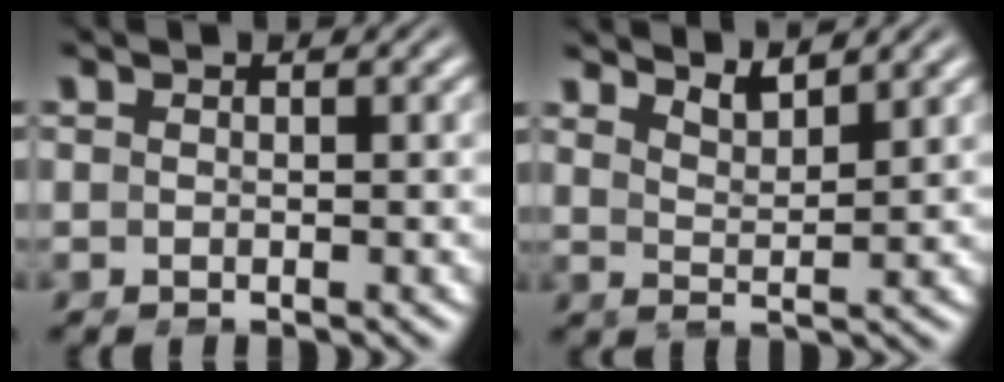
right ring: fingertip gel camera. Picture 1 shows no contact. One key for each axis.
{"total": 3.6, "fx": 3.3, "fy": 0.9, "fz": 1.3, "tx": -0.026, "ty": 0.000, "tz": 0.051}